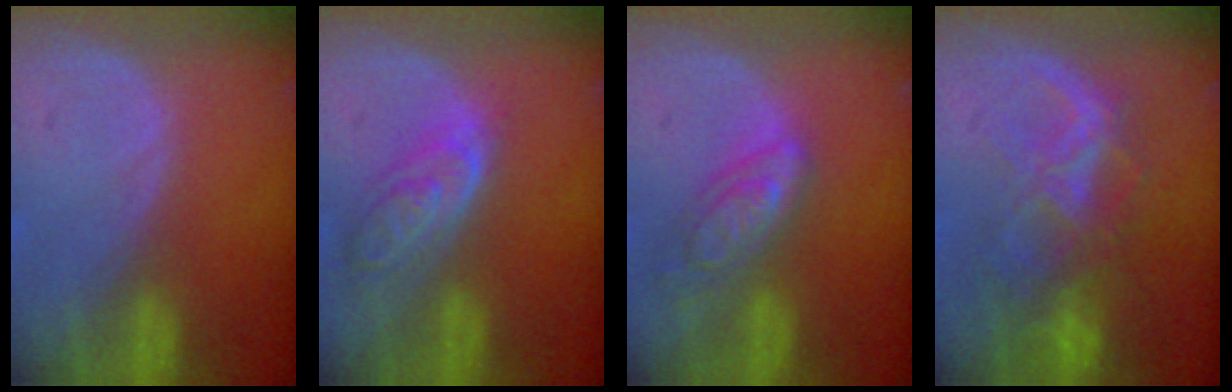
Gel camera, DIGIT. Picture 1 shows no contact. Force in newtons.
{"total": 6.5, "press": 5.9, "slide": 2.7}
{"total": 6.5, "press": 5.7, "slide": 3.0}
{"total": 8.9, "press": 7.5, "slide": 4.7}